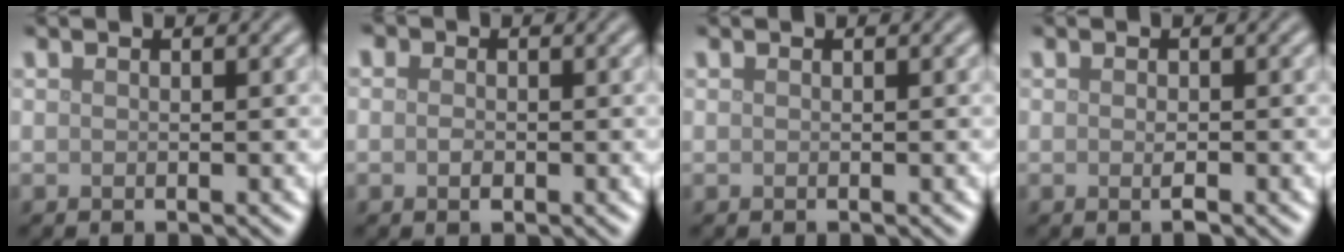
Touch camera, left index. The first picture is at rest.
{"total": 1.4, "force": [-0.1, 1.0, 1.0], "torque": [-0.016, 0.002, -0.010]}
{"total": 0.0}
{"total": 1.0, "force": [-0.3, 0.3, 0.9], "torque": [-0.016, 0.000, -0.004]}